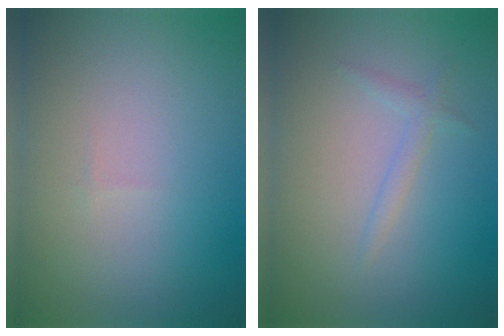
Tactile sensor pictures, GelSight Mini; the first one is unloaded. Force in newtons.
{"total": 1.1, "press": 1.1, "slide": 0.2}